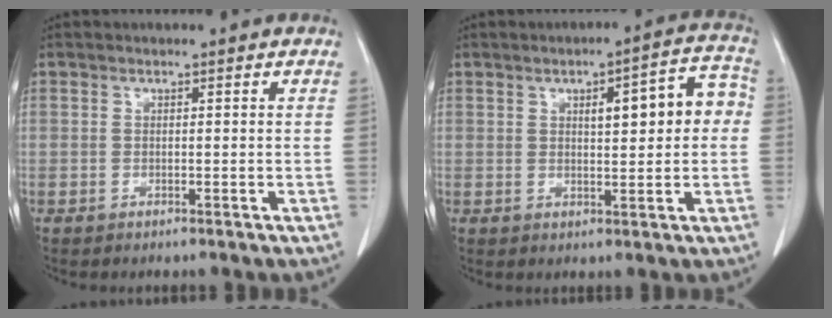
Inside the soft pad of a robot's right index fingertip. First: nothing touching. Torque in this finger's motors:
{"motor_torque": [0.22, 0.03, 0.17, 0.05]}